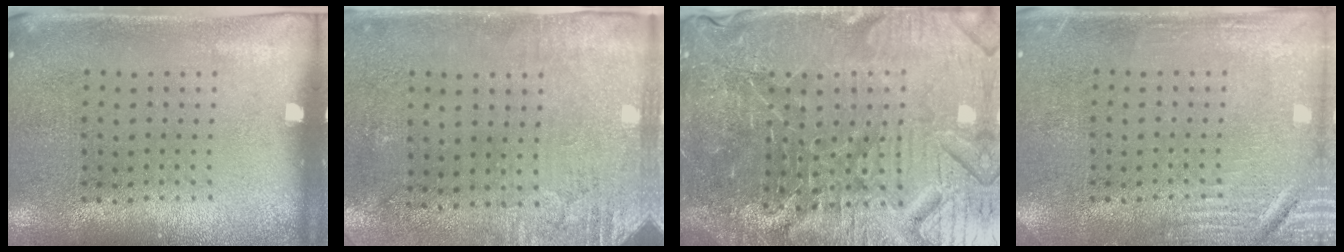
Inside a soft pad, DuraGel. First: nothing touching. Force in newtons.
{"total": 2.7, "press": 2.3, "slide": 1.5}
{"total": 6.7, "press": 6.0, "slide": 2.9}
{"total": 2.9, "press": 2.9, "slide": 0.3}